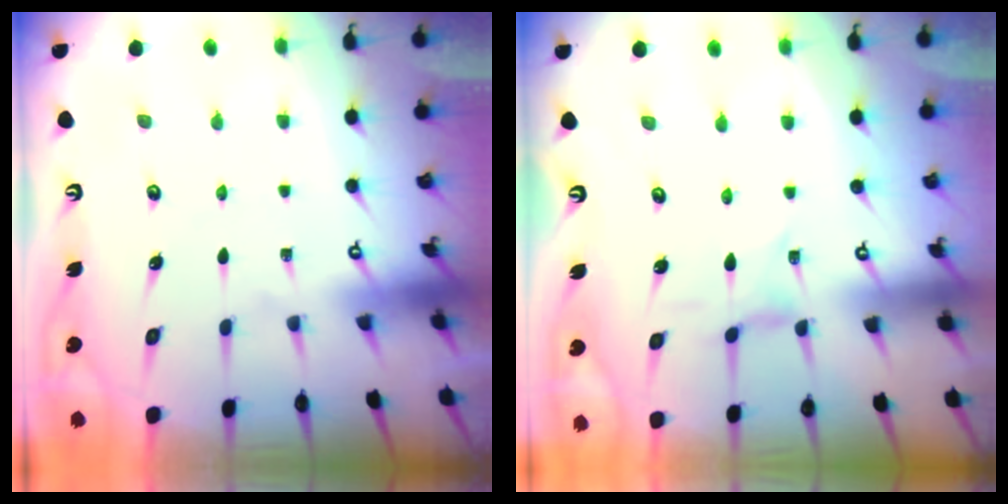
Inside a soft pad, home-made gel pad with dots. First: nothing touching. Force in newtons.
{"total": 0.0}